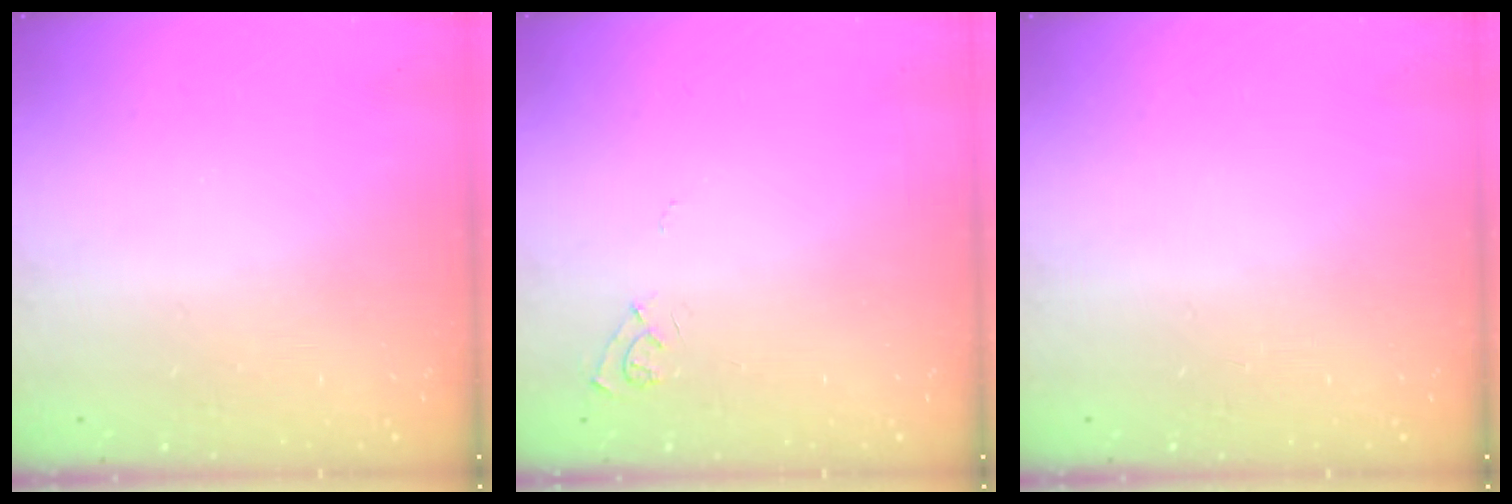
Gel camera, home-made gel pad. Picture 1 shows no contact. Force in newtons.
{"total": 6.8, "press": 6.8, "slide": 0.6}
{"total": 0.0}